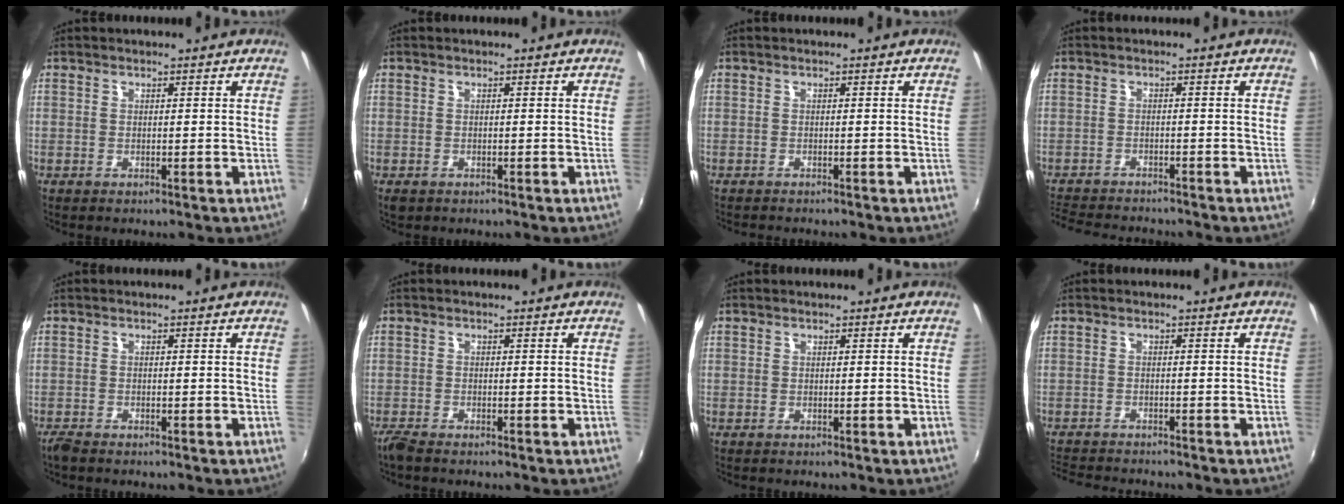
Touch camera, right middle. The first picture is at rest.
{"total": 1.4, "force": [-0.8, 0.9, 0.6], "torque": [-0.014, -0.006, -0.012]}
{"total": 1.2, "force": [-1.2, 0.1, 0.3], "torque": [-0.006, -0.007, -0.018]}
{"total": 8.6, "force": [-8.1, 1.6, 2.5], "torque": [-0.075, -0.011, -0.136]}
{"total": 1.9, "force": [-1.7, 0.5, 0.7], "torque": [-0.020, -0.008, -0.035]}
{"total": 2.5, "force": [-2.2, 0.4, 1.1], "torque": [-0.029, -0.011, -0.045]}
{"total": 0.0}
{"total": 6.4, "force": [-6.1, 0.7, 1.8], "torque": [-0.054, -0.016, -0.105]}